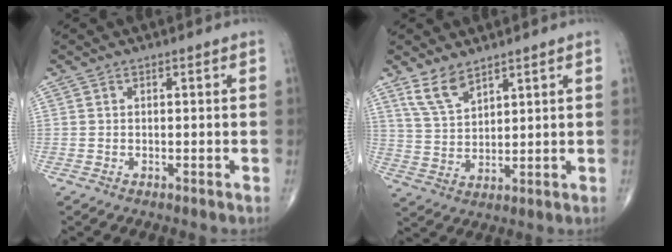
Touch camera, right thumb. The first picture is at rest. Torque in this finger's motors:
{"motor_torque": [-0.65, 0.66, 0.01, 0.01, 0.00]}